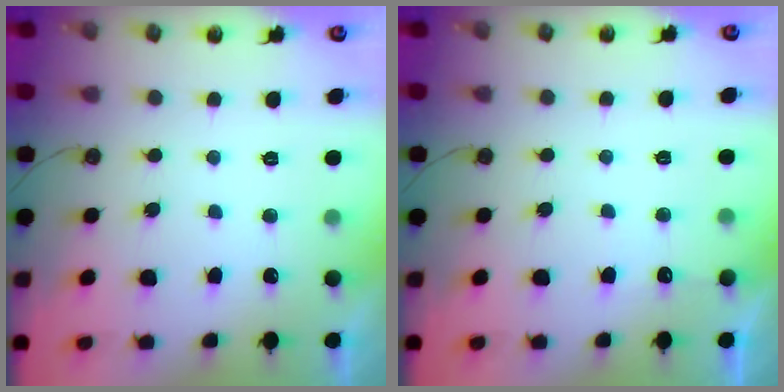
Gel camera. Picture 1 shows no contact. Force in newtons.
{"total": 3.0, "press": 3.0, "slide": 0.5}